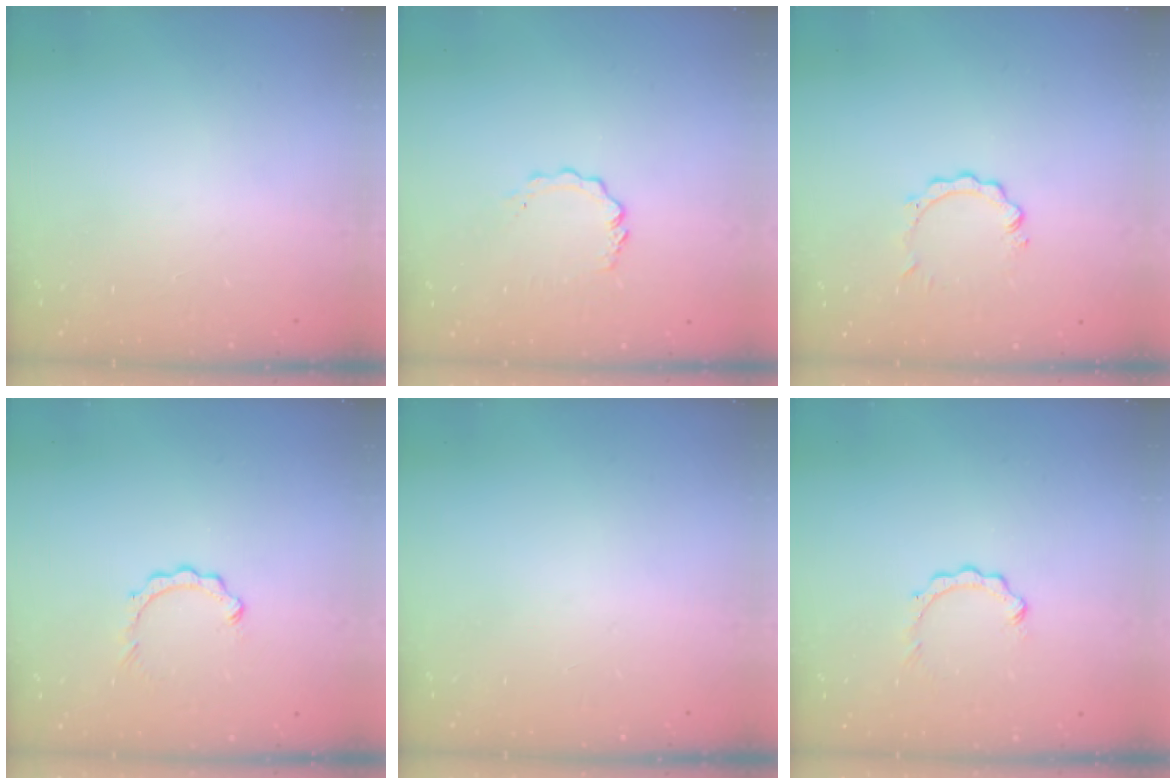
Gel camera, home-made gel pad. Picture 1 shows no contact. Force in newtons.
{"total": 4.0, "press": 4.0, "slide": 0.4}
{"total": 2.1, "press": 2.1, "slide": 0.2}
{"total": 2.5, "press": 2.4, "slide": 0.4}
{"total": 0.0}
{"total": 2.4, "press": 2.4, "slide": 0.3}